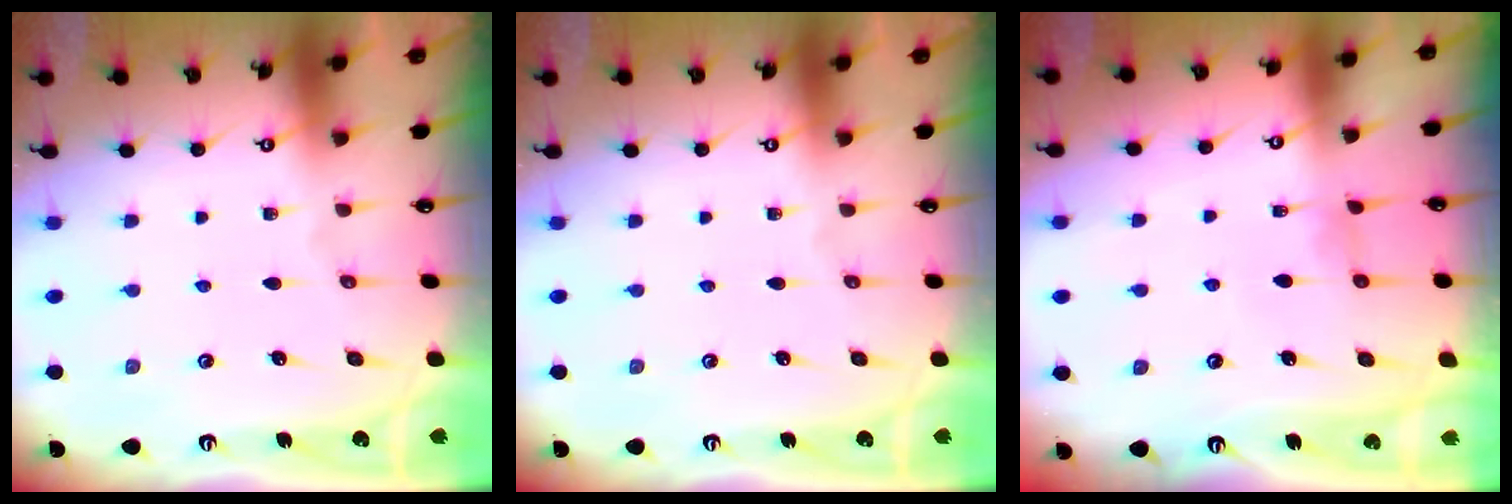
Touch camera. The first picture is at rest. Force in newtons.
{"total": 0.0}
{"total": 0.9, "press": 0.5, "slide": 0.7}